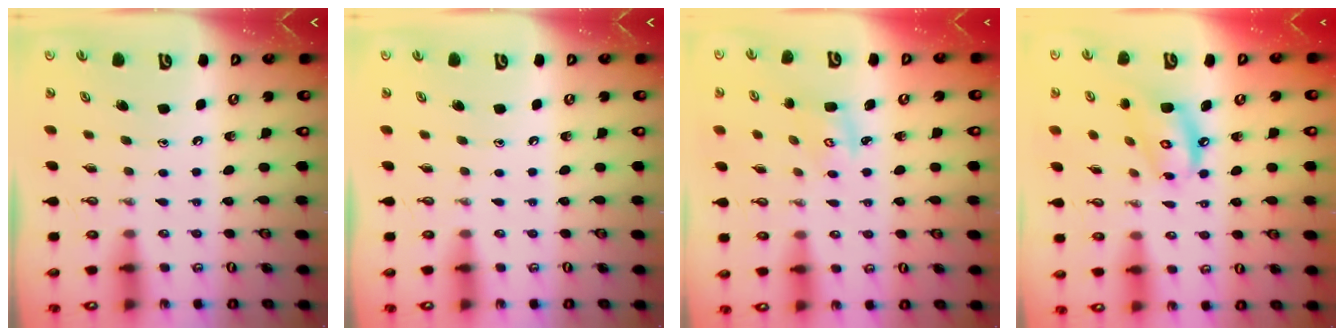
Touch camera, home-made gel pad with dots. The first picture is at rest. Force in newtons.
{"total": 0.0}
{"total": 2.8, "press": 2.8, "slide": 0.4}
{"total": 9.2, "press": 9.2, "slide": 0.8}